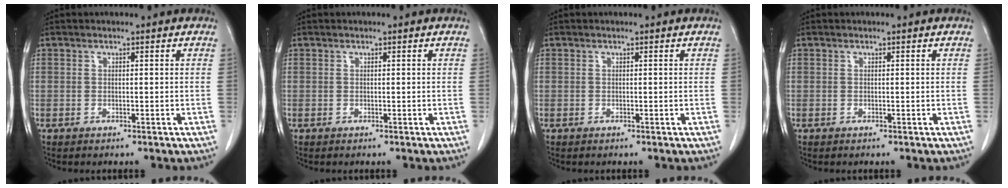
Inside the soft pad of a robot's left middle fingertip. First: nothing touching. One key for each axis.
{"total": 0.0}
{"total": 0.0}
{"total": 0.0}